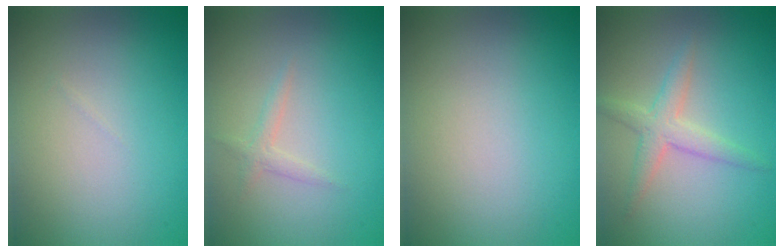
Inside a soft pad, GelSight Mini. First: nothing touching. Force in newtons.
{"total": 1.2, "press": 1.2, "slide": 0.1}
{"total": 0.0}
{"total": 2.6, "press": 2.6, "slide": 0.1}